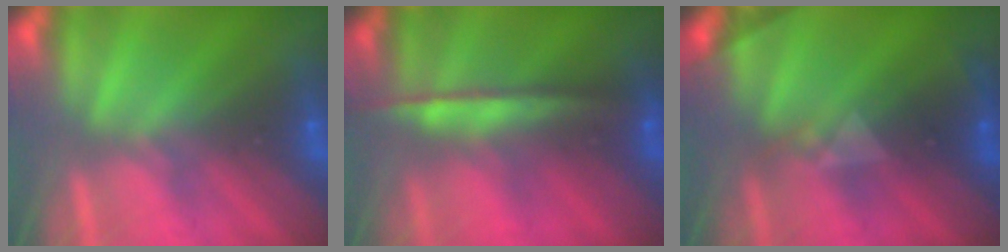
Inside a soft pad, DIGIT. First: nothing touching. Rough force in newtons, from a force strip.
{"total": 8.4}
{"total": 2.5}